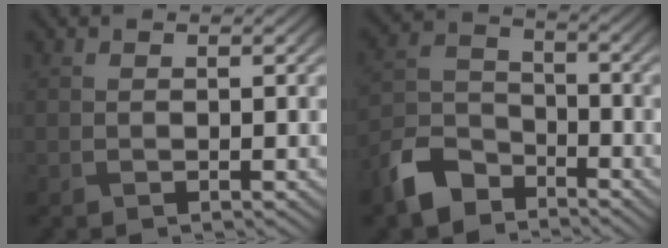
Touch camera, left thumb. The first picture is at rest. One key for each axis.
{"total": 7.7, "fx": -5.7, "fy": 4.1, "fz": 3.2, "tx": -0.077, "ty": -0.005, "tz": -0.135}